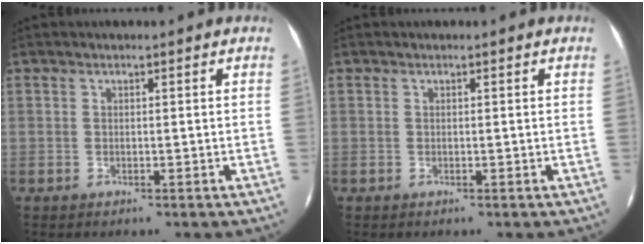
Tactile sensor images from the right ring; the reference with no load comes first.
{"total": 0.0}